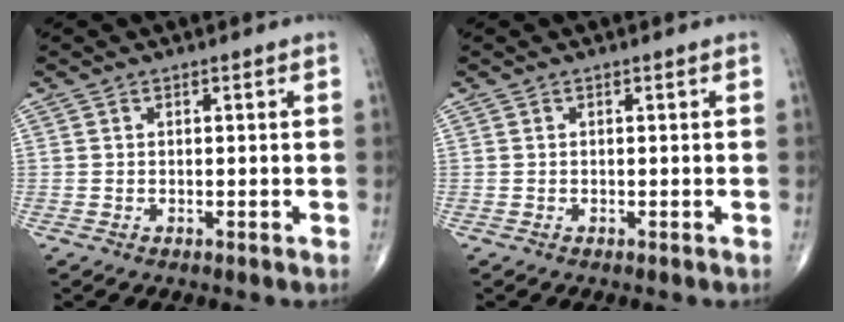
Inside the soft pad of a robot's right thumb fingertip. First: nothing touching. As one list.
[{"total": 0.0}]